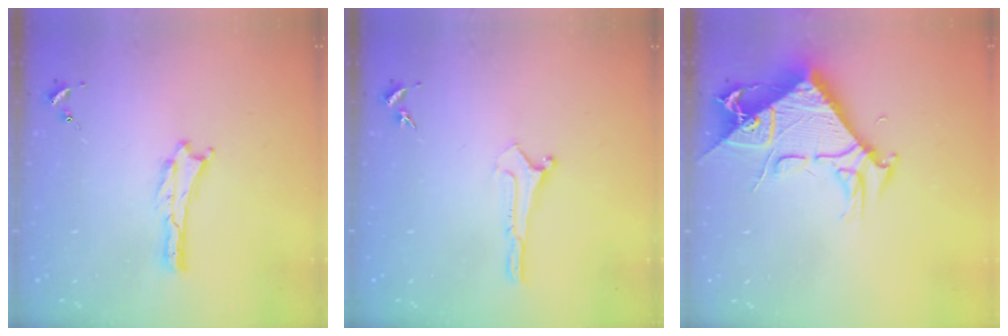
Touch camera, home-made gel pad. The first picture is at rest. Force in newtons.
{"total": 0.0}
{"total": 9.0, "press": 9.0, "slide": 0.9}